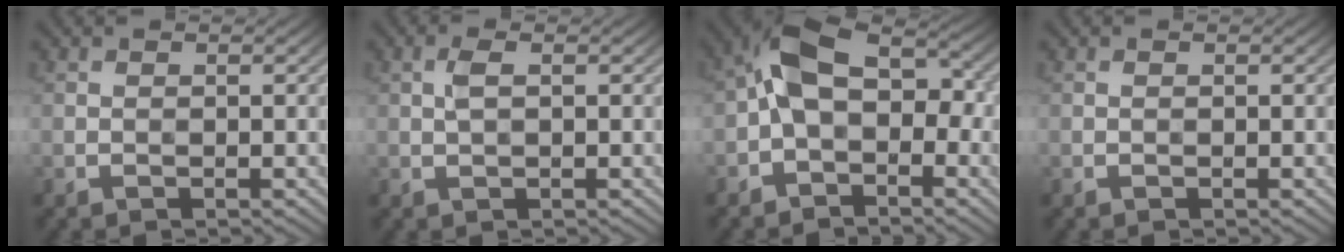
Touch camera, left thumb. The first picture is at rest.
{"total": 1.9, "force": [0.4, 0.8, 1.7], "torque": [-0.039, 0.005, 0.006]}
{"total": 8.0, "force": [-1.2, 5.0, 6.1], "torque": [-0.103, 0.019, -0.035]}
{"total": 0.0}